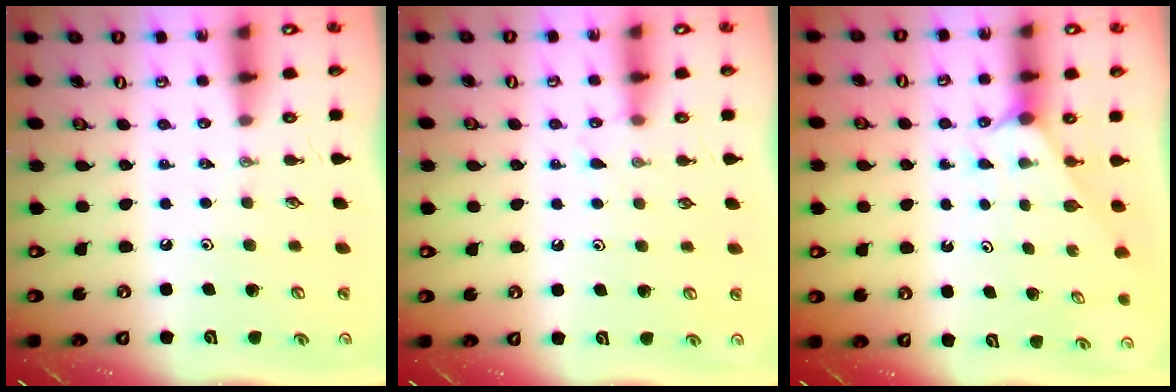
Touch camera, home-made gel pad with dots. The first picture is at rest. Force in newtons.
{"total": 4.2, "press": 4.1, "slide": 0.6}
{"total": 2.0, "press": 2.0, "slide": 0.3}